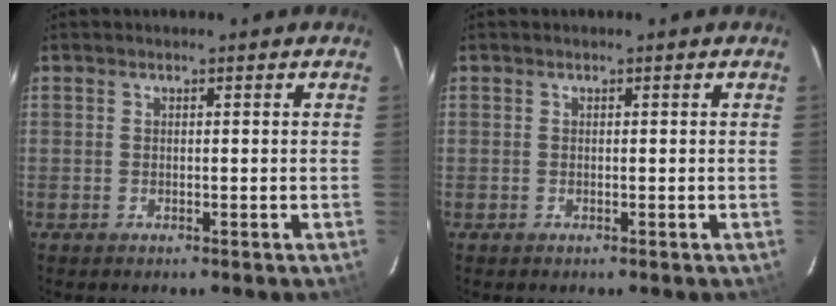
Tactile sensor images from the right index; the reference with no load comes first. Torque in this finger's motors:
{"motor_torque": [0.00, 0.00, -0.02, 0.00]}